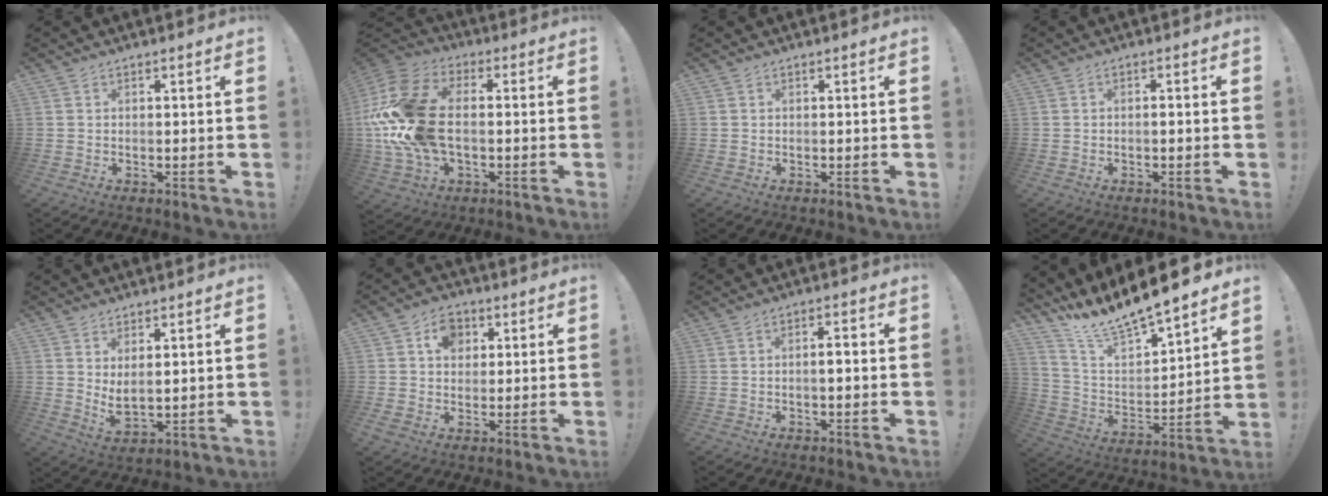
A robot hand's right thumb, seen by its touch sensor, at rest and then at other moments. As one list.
[{"total": 21.4, "force": [-1.1, 13.6, 16.5], "torque": [-0.316, 0.023, -0.010]}, {"total": 0.0}, {"total": 1.3, "force": [-0.7, 0.0, 1.0], "torque": [-0.021, 0.002, -0.012]}, {"total": 5.0, "force": [3.7, 1.5, 3.0], "torque": [-0.033, -0.028, 0.066]}, {"total": 8.3, "force": [2.7, 6.7, 4.1], "torque": [-0.053, -0.003, 0.051]}, {"total": 3.0, "force": [-0.8, 0.6, 2.8], "torque": [-0.045, 0.004, -0.017]}, {"total": 13.5, "force": [12.6, 1.7, 4.7], "torque": [-0.102, -0.111, 0.223]}]